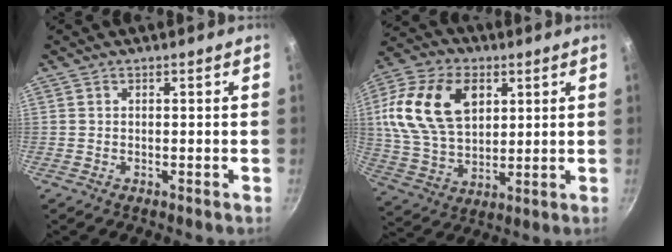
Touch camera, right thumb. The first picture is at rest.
{"total": 19.6, "force": [5.4, 12.9, 13.7], "torque": [-0.246, -0.005, 0.101]}